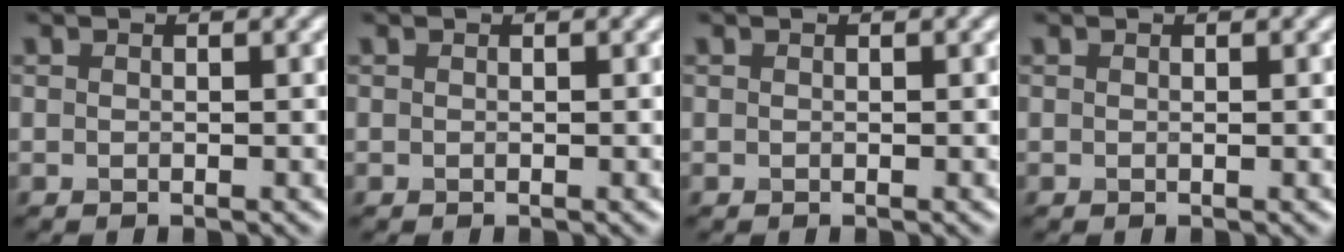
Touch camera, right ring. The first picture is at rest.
{"total": 0.0}
{"total": 0.0}
{"total": 0.0}